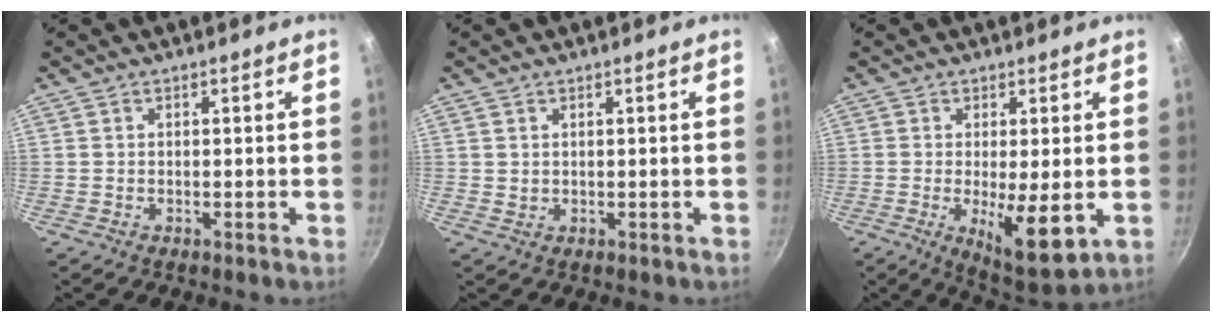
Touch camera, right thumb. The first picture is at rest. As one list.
[{"total": 1.0, "force": [0.6, 0.8, 0.3], "torque": [0.002, -0.006, 0.010]}, {"total": 9.5, "force": [-1.3, 2.8, 9.0], "torque": [-0.139, -0.019, -0.006]}]